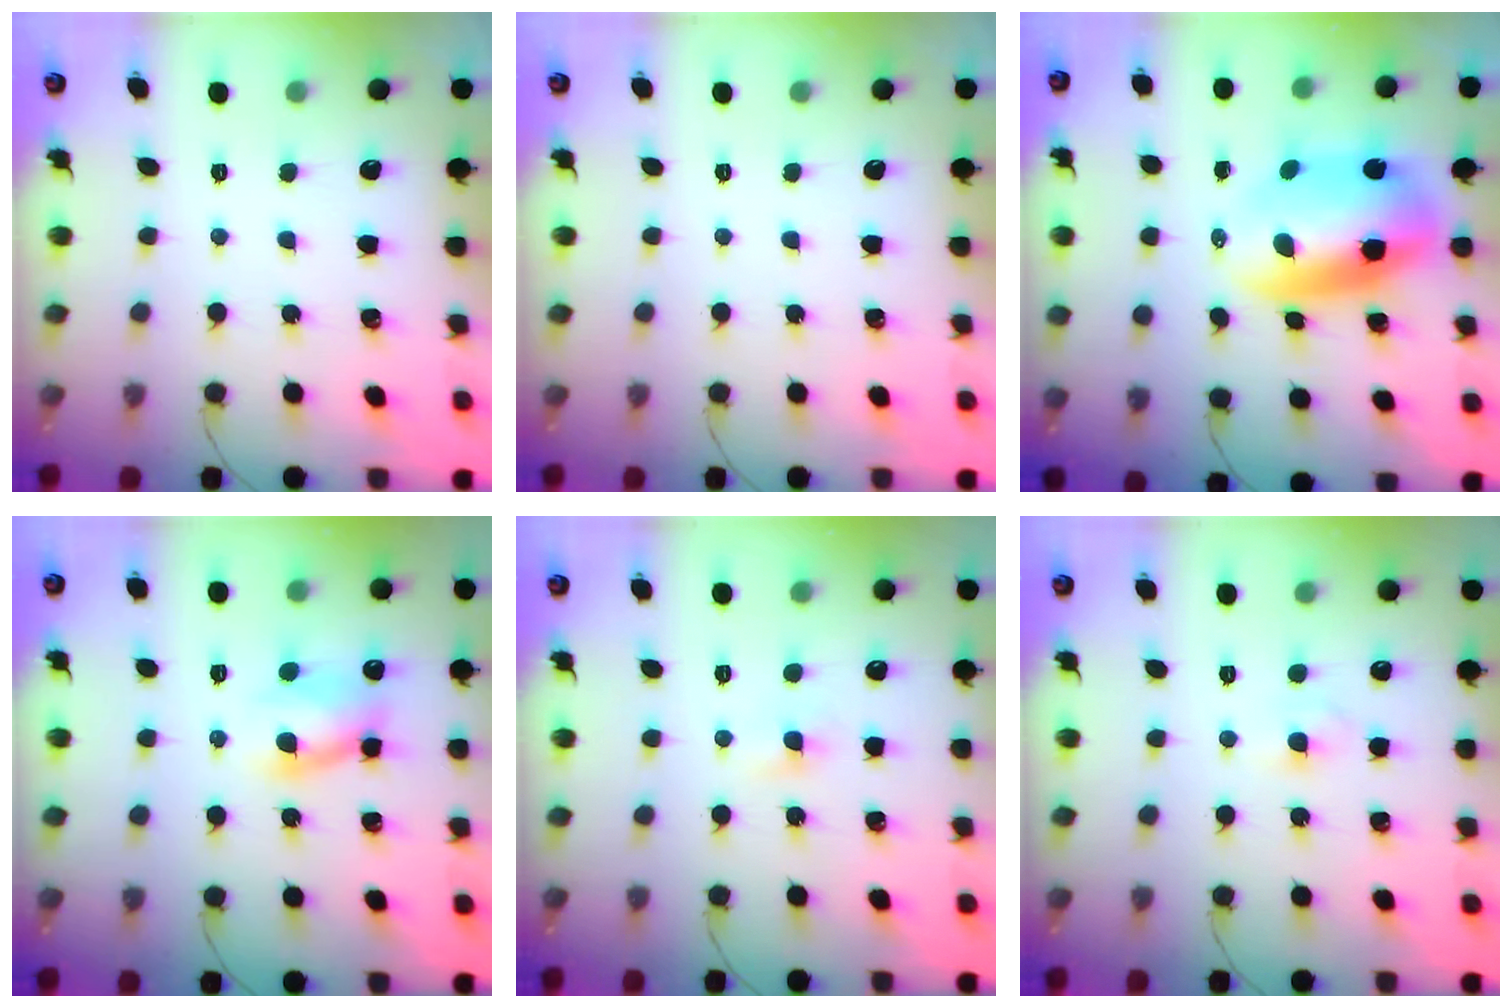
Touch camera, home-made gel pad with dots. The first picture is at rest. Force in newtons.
{"total": 0.0}
{"total": 11.0, "press": 10.6, "slide": 2.7}
{"total": 7.9, "press": 7.9, "slide": 0.7}
{"total": 1.5, "press": 1.2, "slide": 0.8}
{"total": 2.1, "press": 1.9, "slide": 0.9}